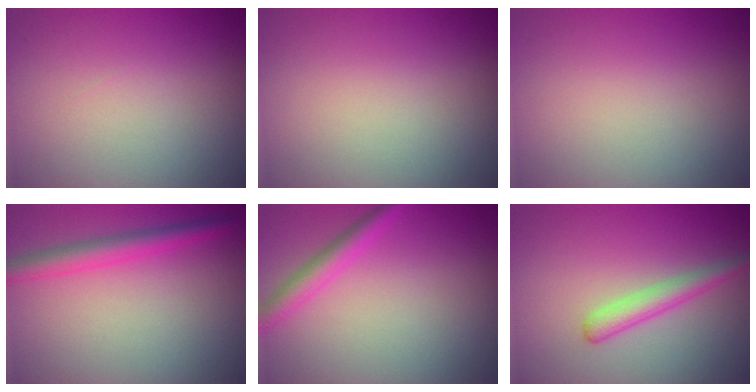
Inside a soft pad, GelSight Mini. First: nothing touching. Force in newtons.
{"total": 0.0}
{"total": 0.0}
{"total": 3.0, "press": 3.0, "slide": 0.2}
{"total": 2.2, "press": 2.2, "slide": 0.2}
{"total": 2.4, "press": 2.3, "slide": 0.1}